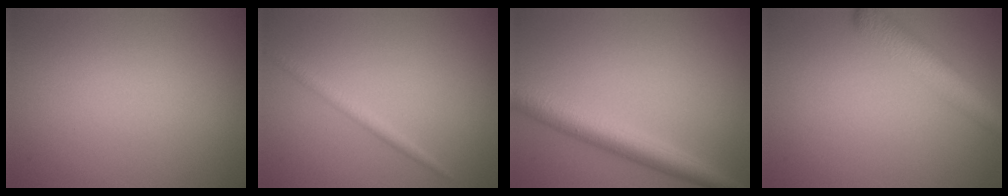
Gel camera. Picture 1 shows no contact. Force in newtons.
{"total": 1.4, "press": 1.4, "slide": 0.1}
{"total": 4.7, "press": 4.7, "slide": 0.1}
{"total": 4.3, "press": 4.3, "slide": 0.1}